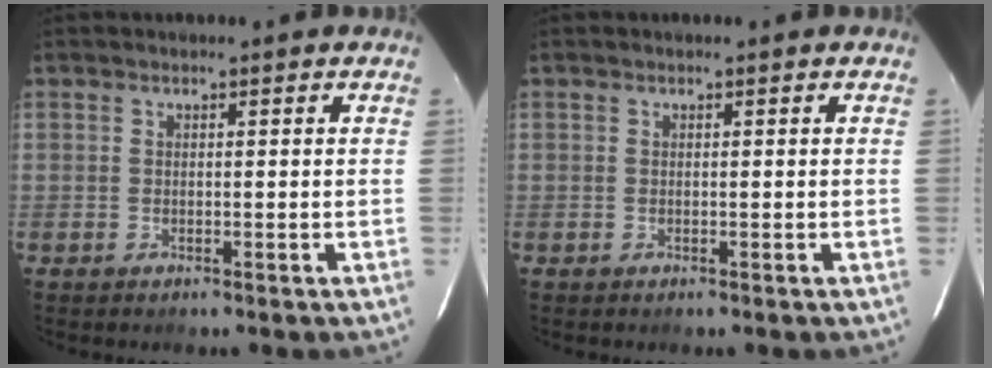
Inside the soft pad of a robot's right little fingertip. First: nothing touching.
{"total": 0.0}